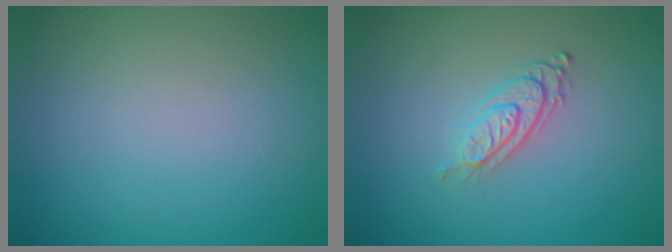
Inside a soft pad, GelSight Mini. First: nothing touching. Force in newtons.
{"total": 2.9, "press": 1.9, "slide": 2.1}